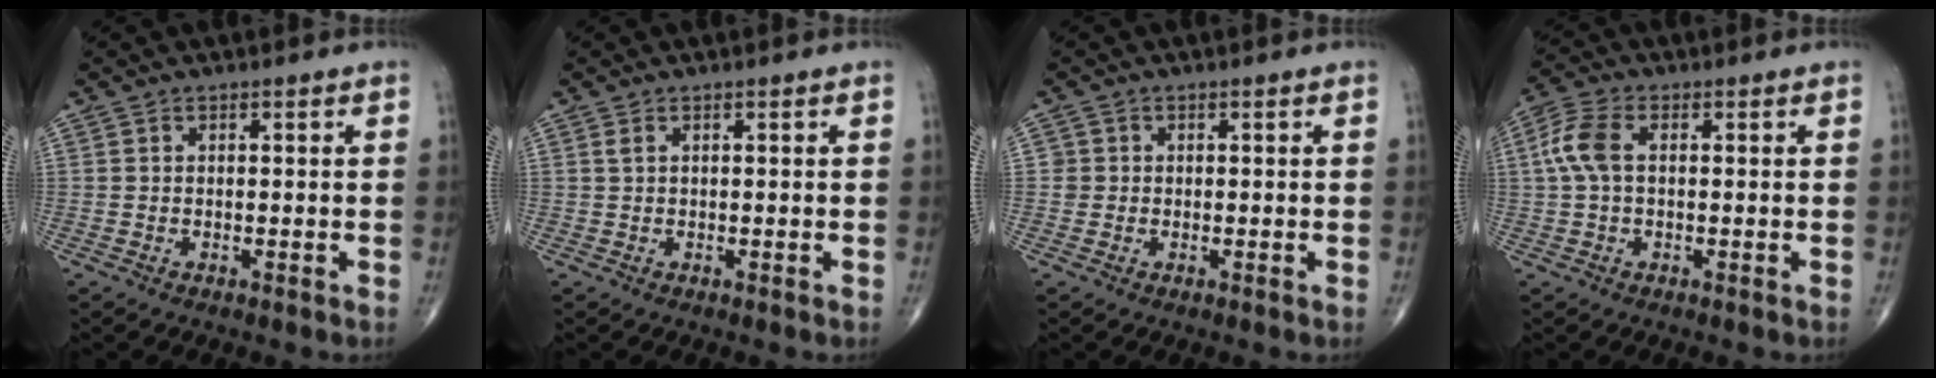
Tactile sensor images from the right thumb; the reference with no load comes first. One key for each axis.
{"total": 0.6, "fx": 0.3, "fy": 0.2, "fz": 0.5, "tx": -0.013, "ty": 0.008, "tz": 0.007}
{"total": 1.4, "fx": 0.0, "fy": 1.4, "fz": 0.0, "tx": 0.010, "ty": 0.005, "tz": -0.002}
{"total": 6.3, "fx": 0.7, "fy": 3.5, "fz": 5.1, "tx": -0.130, "ty": 0.020, "tz": 0.011}